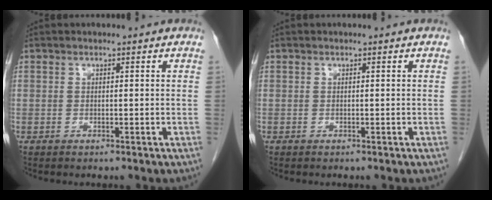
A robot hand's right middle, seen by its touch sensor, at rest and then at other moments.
{"total": 0.0}